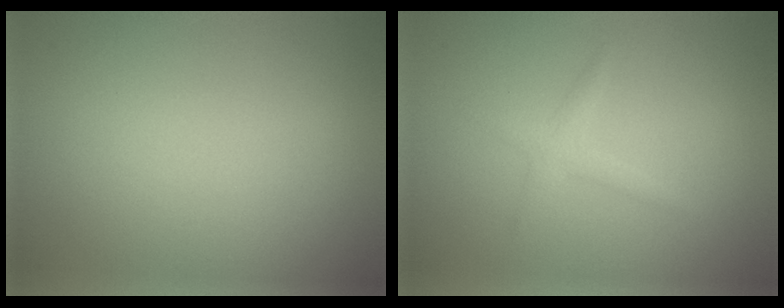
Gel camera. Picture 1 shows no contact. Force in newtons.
{"total": 1.3, "press": 1.3, "slide": 0.0}